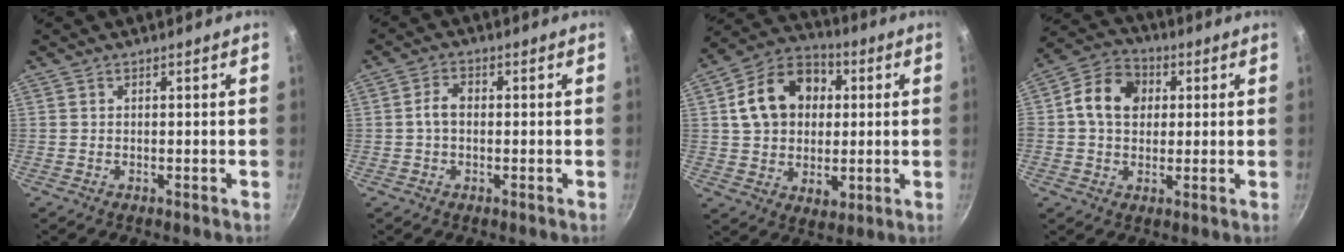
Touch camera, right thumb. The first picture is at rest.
{"total": 3.4, "force": [-0.1, 2.3, 2.5], "torque": [-0.045, 0.014, -0.007]}
{"total": 17.2, "force": [3.2, 13.4, 10.3], "torque": [-0.146, 0.017, 0.049]}
{"total": 10.3, "force": [1.6, 8.3, 6.0], "torque": [-0.080, 0.012, 0.008]}